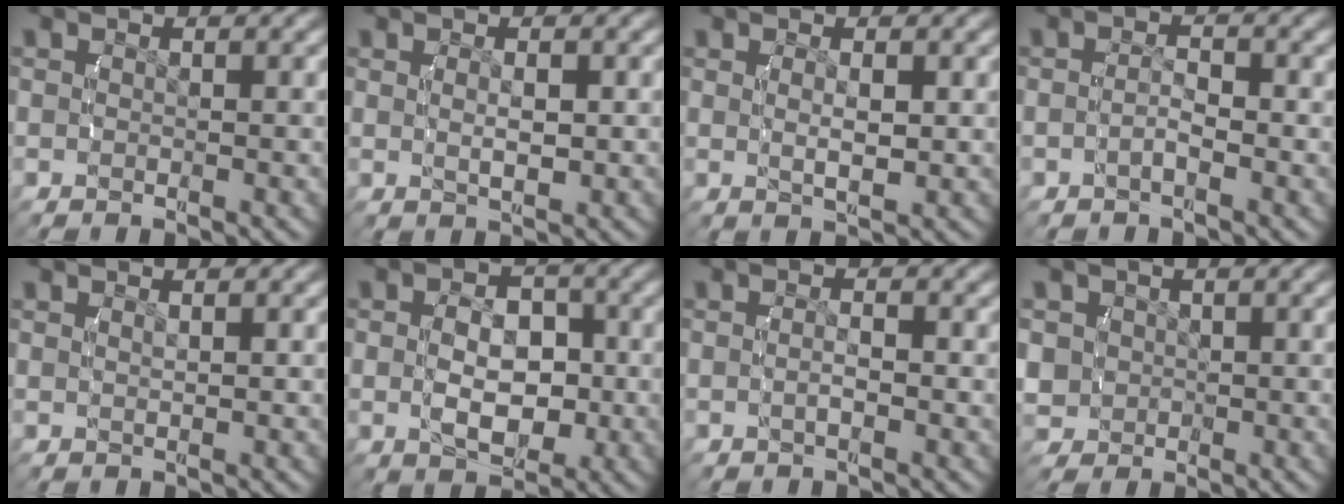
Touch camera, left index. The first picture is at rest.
{"total": 1.9, "force": [0.5, 0.5, 1.7], "torque": [-0.024, -0.003, 0.016]}
{"total": 2.1, "force": [0.7, 0.4, 2.0], "torque": [-0.028, -0.004, 0.017]}
{"total": 1.4, "force": [-0.7, 0.2, 1.1], "torque": [-0.023, -0.003, -0.011]}
{"total": 0.7, "force": [0.5, -0.2, 0.3], "torque": [-0.007, -0.003, 0.018]}
{"total": 5.2, "force": [-0.2, 3.4, 4.0], "torque": [-0.056, -0.007, -0.002]}
{"total": 1.1, "force": [-0.3, 0.2, 1.0], "torque": [-0.021, 0.000, -0.005]}
{"total": 5.4, "force": [-0.2, 5.1, 1.8], "torque": [-0.053, -0.019, 0.003]}